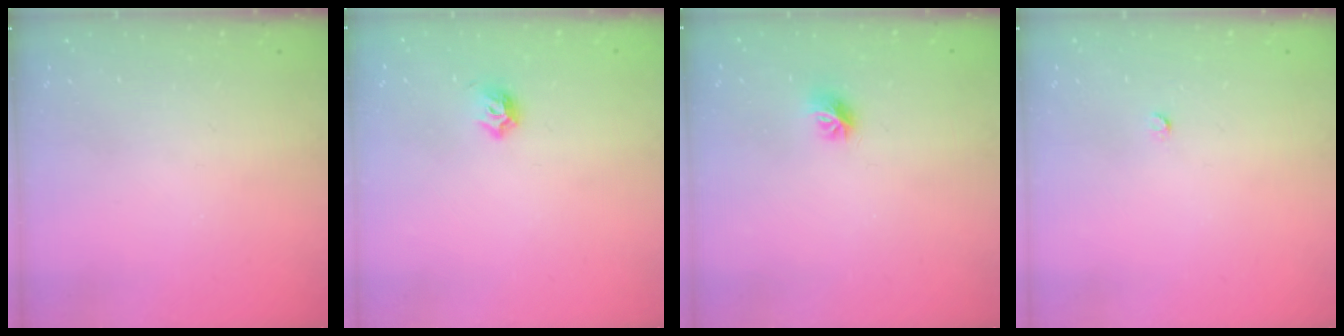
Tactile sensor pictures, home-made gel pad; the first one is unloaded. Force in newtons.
{"total": 4.3, "press": 4.2, "slide": 1.2}
{"total": 7.4, "press": 7.3, "slide": 0.6}
{"total": 2.2, "press": 2.2, "slide": 0.3}